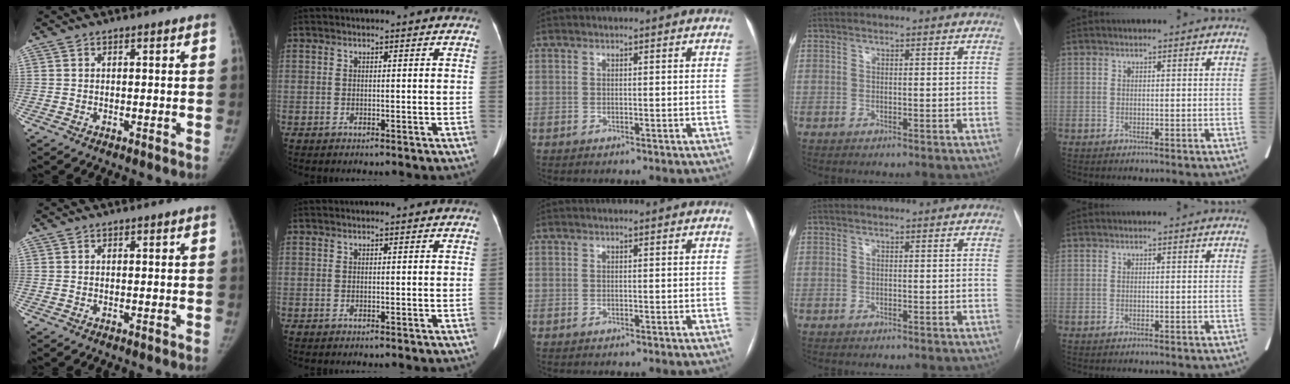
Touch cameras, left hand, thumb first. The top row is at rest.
{}